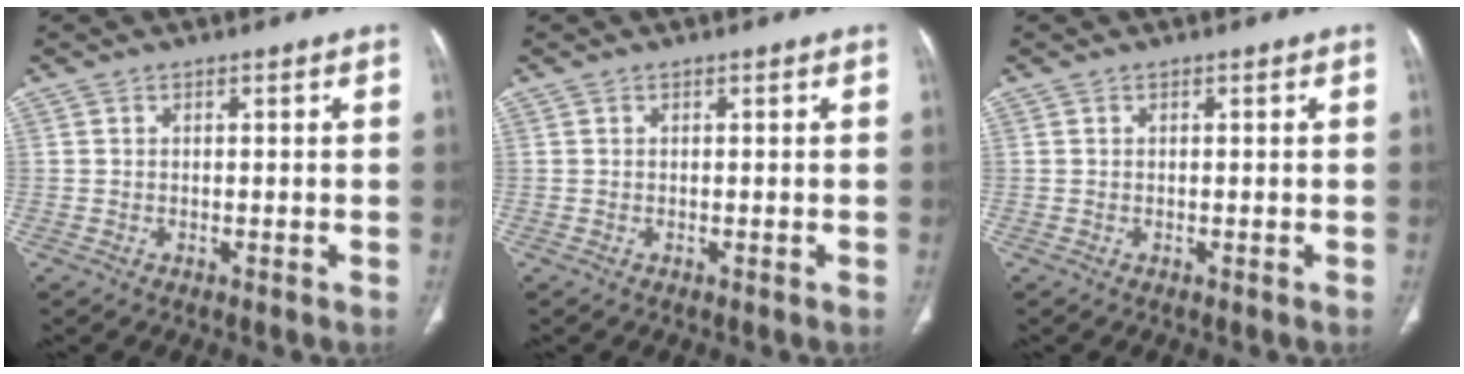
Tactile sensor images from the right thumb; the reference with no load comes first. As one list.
[{"total": 0.0}, {"total": 0.0}]